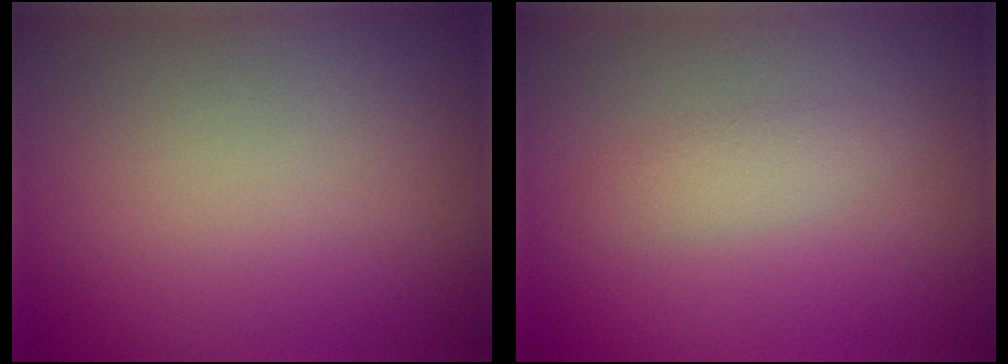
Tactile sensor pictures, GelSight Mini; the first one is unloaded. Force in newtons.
{"total": 1.4, "press": 1.4, "slide": 0.1}